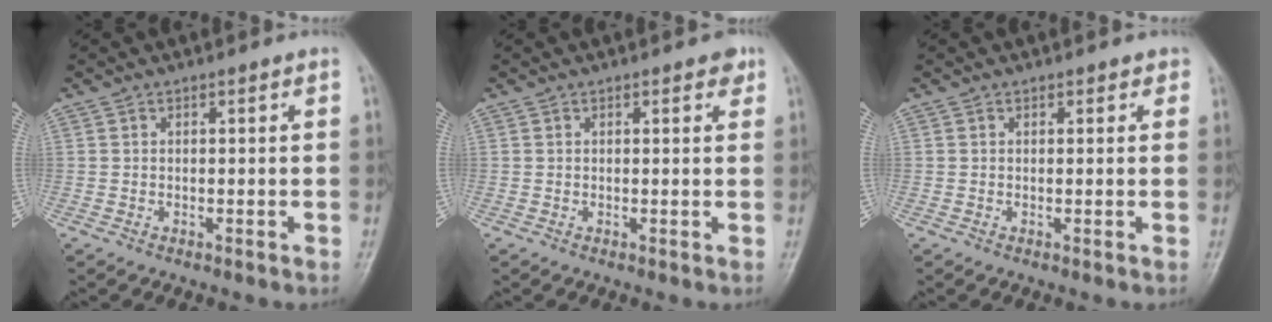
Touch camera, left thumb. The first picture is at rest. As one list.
[{"total": 1.7, "force": [1.0, 0.8, 1.1], "torque": [-0.005, -0.002, 0.010]}, {"total": 1.2, "force": [0.7, 0.8, 0.5], "torque": [0.010, -0.002, 0.003]}]